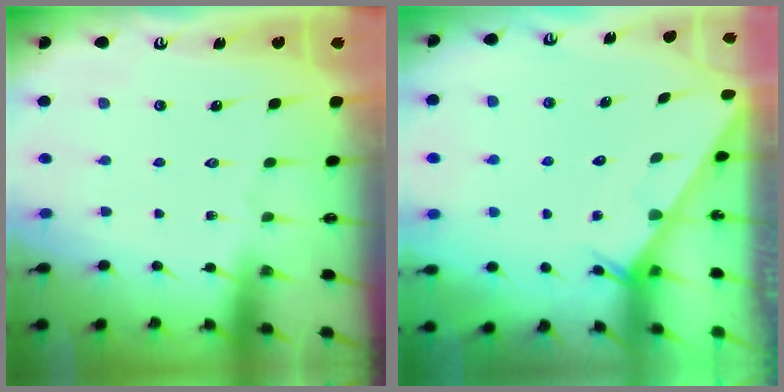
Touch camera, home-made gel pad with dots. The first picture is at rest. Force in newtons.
{"total": 2.6, "press": 2.6, "slide": 0.2}